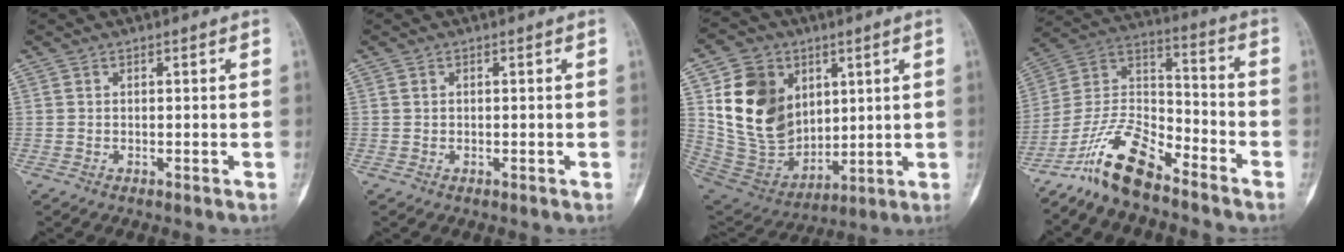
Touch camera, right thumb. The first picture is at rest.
{"total": 0.7, "force": [0.2, 0.6, 0.3], "torque": [-0.003, 0.001, 0.004]}
{"total": 19.3, "force": [5.7, 14.9, 11.0], "torque": [-0.170, -0.024, 0.129]}
{"total": 13.9, "force": [-10.6, 4.5, 7.9], "torque": [-0.146, 0.083, -0.204]}